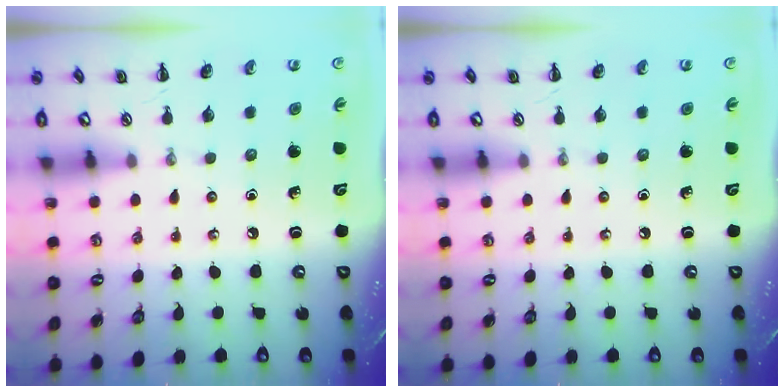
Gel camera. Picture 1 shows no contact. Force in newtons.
{"total": 0.0}